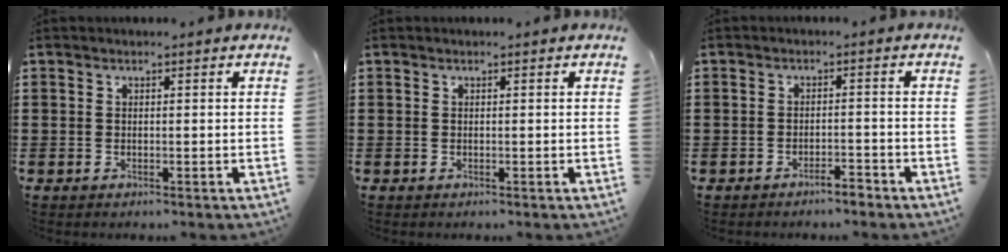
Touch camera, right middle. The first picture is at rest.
{"total": 0.0}
{"total": 2.1, "force": [-2.1, 0.2, 0.6], "torque": [-0.015, 0.003, -0.041]}